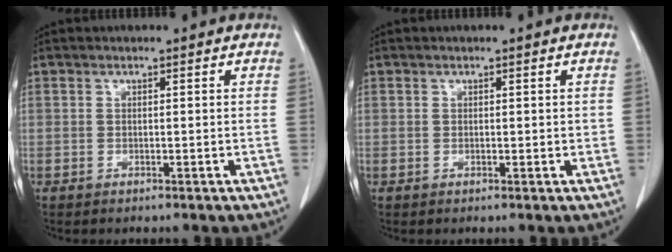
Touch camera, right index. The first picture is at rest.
{"total": 1.0, "force": [0.1, 0.7, 0.7], "torque": [-0.005, 0.002, 0.001]}